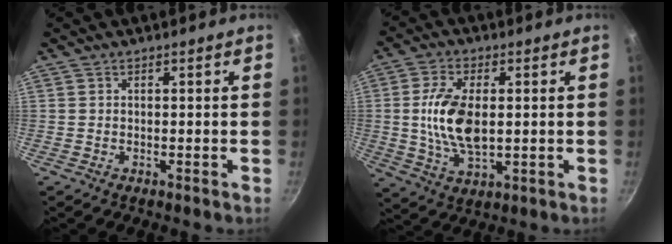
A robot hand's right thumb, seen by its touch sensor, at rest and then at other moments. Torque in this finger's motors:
{"motor_torque": [1.83, 1.55, 1.37, -0.80, 0.29]}